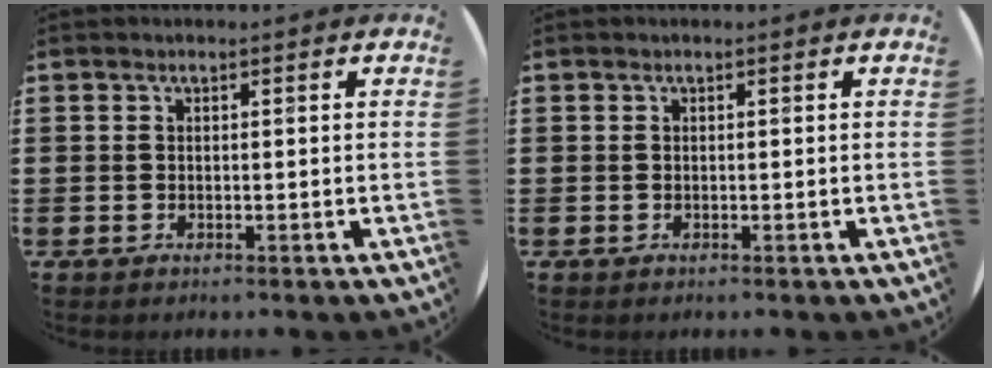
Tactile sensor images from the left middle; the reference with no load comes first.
{"total": 0.0}